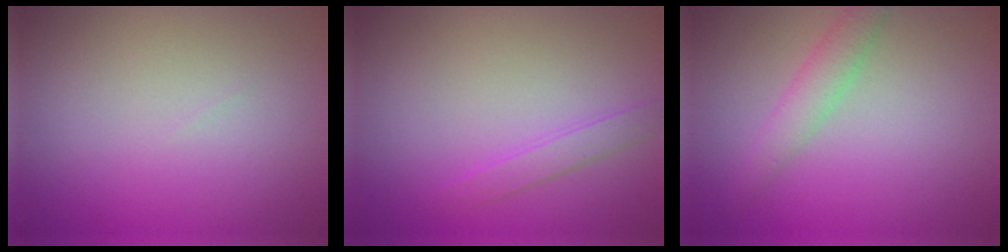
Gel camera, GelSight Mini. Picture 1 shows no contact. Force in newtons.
{"total": 1.4, "press": 1.4, "slide": 0.0}
{"total": 2.3, "press": 2.3, "slide": 0.0}